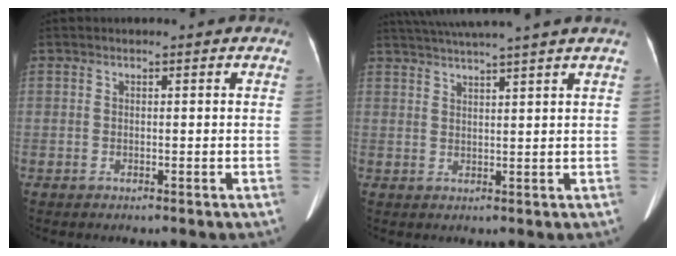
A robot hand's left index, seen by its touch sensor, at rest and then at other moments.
{"total": 10.0, "force": [8.5, -1.9, 4.8], "torque": [-0.083, 0.013, 0.120]}